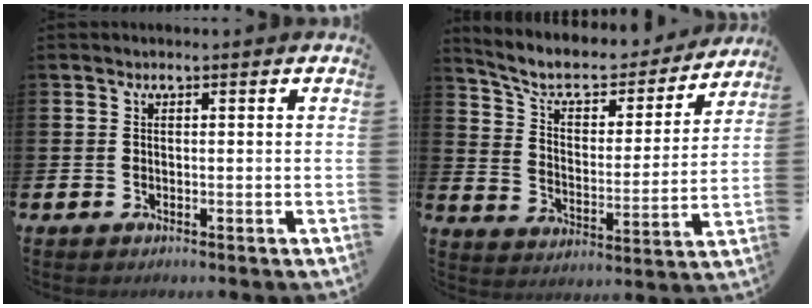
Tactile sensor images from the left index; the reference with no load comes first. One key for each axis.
{"total": 7.9, "fx": 7.0, "fy": 2.6, "fz": 2.6, "tx": -0.080, "ty": -0.050, "tz": 0.116}